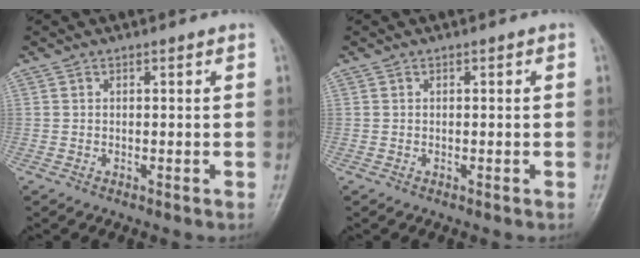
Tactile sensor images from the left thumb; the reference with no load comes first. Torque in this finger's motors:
{"motor_torque": [0.00, 0.01, -0.07, -0.11, 0.00]}